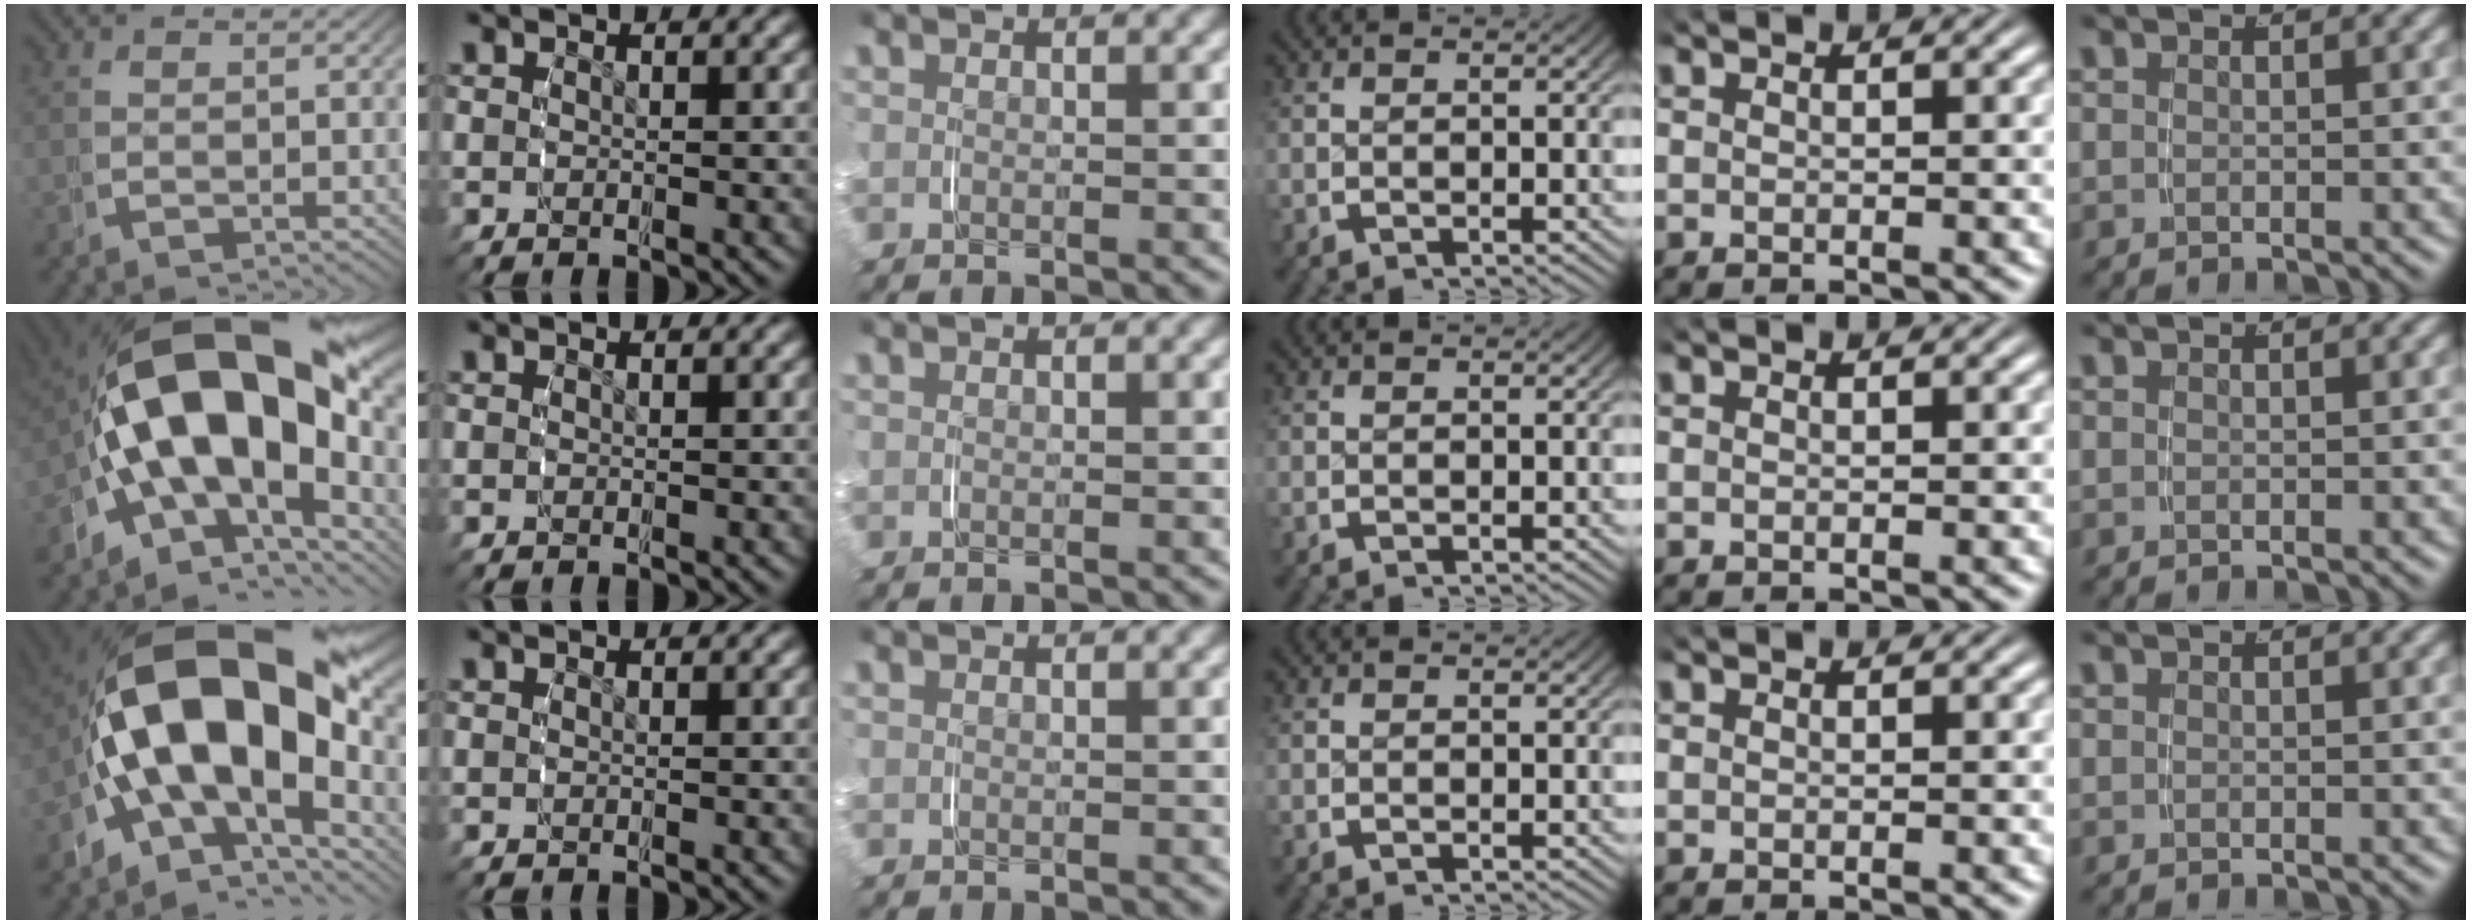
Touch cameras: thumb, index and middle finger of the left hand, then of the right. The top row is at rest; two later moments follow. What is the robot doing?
{"motion": "grasp_and_lifting", "object": "phone"}